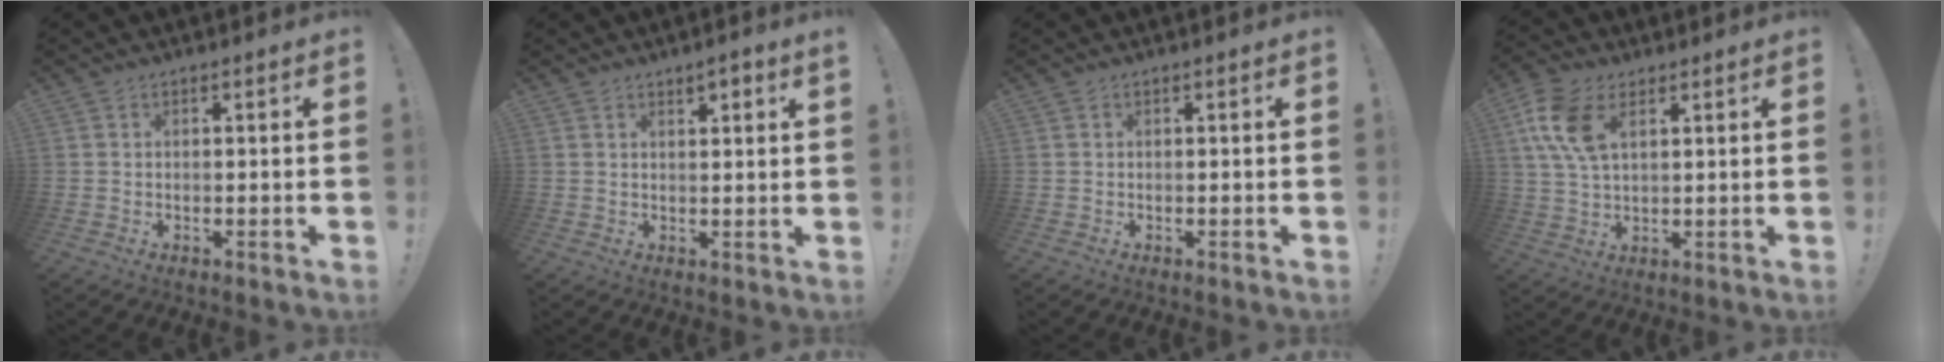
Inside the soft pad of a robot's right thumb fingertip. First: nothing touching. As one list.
[{"total": 2.6, "force": [1.8, 0.3, 1.9], "torque": [-0.022, -0.009, 0.026]}, {"total": 0.0}, {"total": 11.4, "force": [4.5, 6.4, 8.2], "torque": [-0.177, -0.007, 0.086]}]